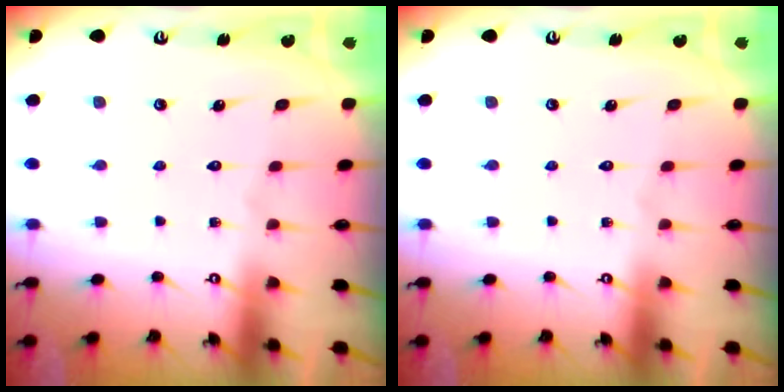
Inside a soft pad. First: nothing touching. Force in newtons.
{"total": 0.0}